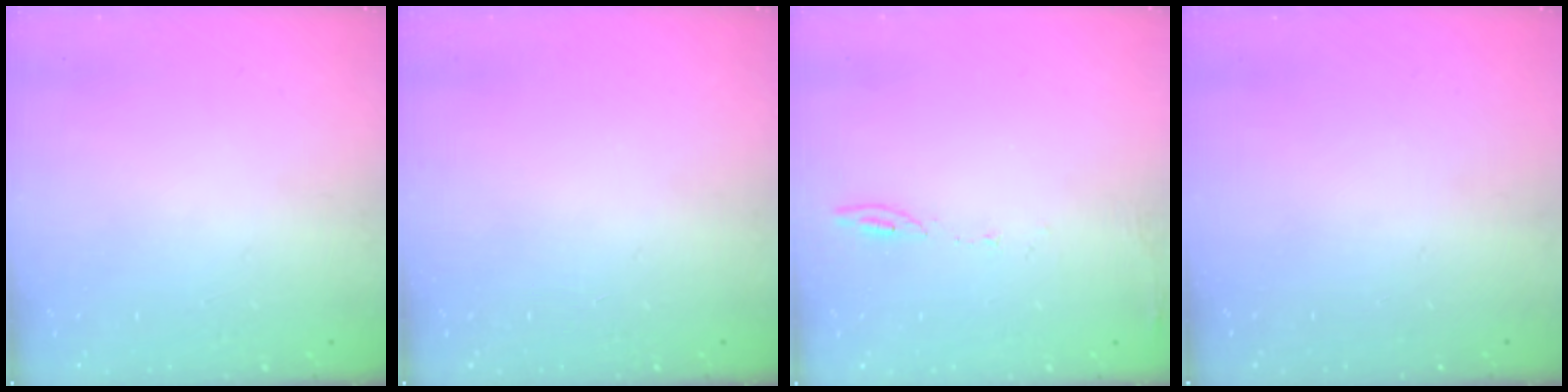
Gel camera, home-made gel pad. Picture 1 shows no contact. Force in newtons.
{"total": 0.0}
{"total": 5.8, "press": 5.7, "slide": 0.9}
{"total": 0.0}